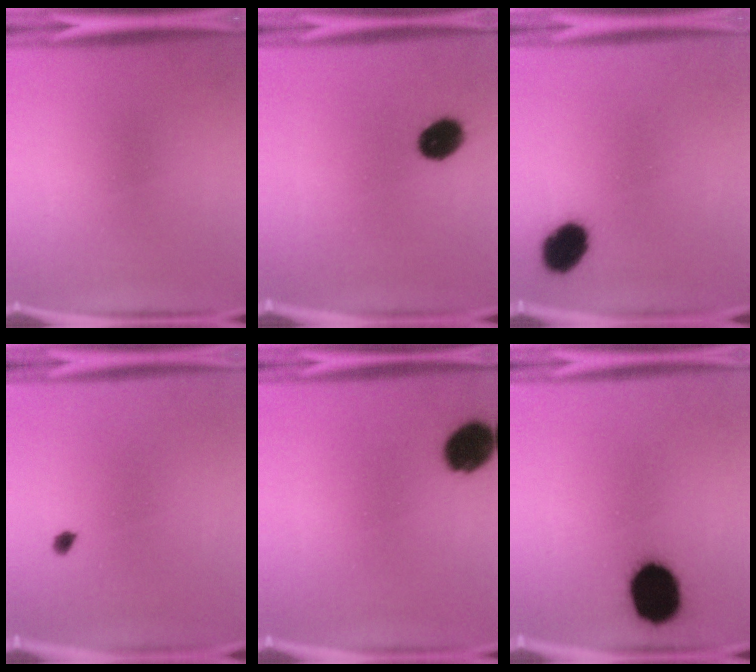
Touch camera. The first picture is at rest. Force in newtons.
{"total": 7.2}
{"total": 8.4}
{"total": 1.1}
{"total": 9.3}
{"total": 14.4}